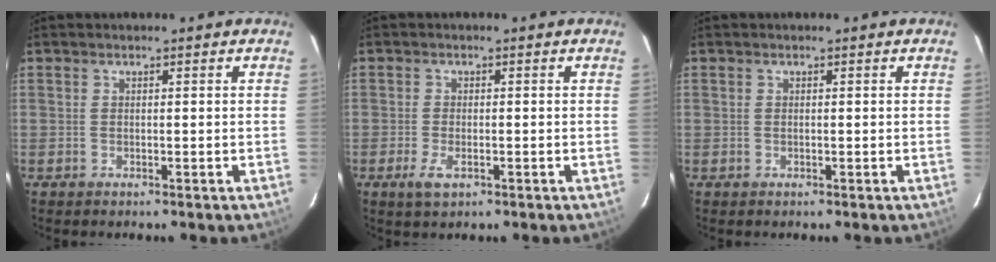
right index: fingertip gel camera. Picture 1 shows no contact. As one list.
[{"total": 3.3, "force": [-1.6, 1.5, 2.5], "torque": [-0.054, -0.008, -0.028]}, {"total": 0.0}]